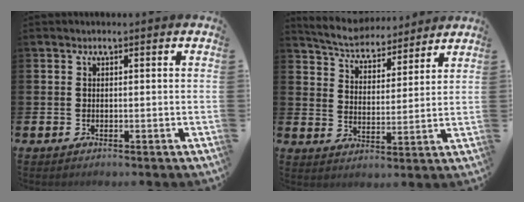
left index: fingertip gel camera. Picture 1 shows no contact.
{"total": 6.0, "force": [5.8, 1.0, 0.7], "torque": [-0.039, -0.042, 0.100]}